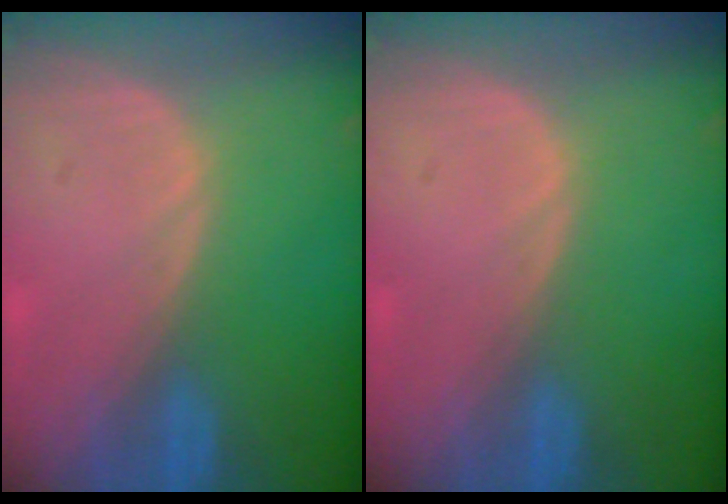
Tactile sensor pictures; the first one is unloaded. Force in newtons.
{"total": 0.0}